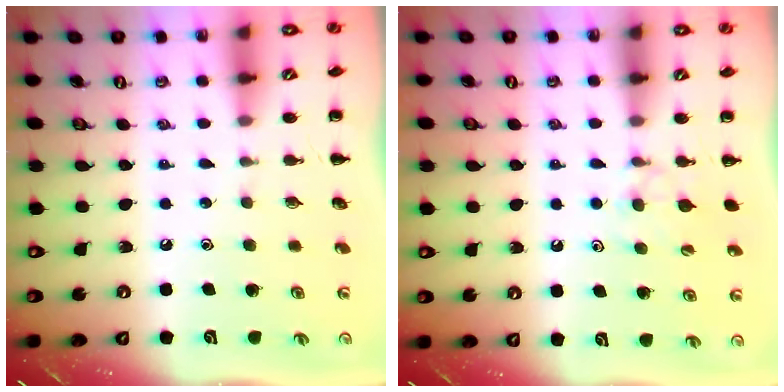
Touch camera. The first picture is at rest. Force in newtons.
{"total": 6.4, "press": 6.2, "slide": 1.7}